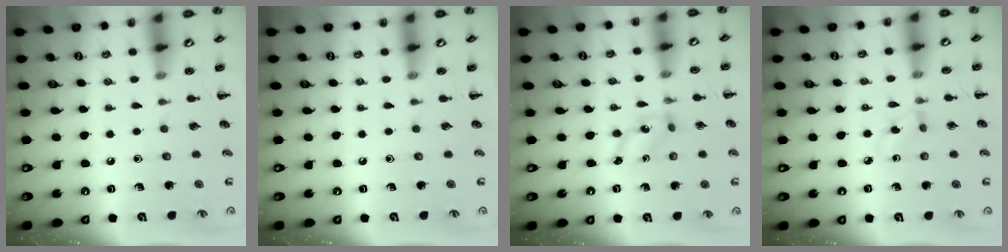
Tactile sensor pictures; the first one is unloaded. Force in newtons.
{"total": 0.0}
{"total": 1.9, "press": 1.9, "slide": 0.3}
{"total": 2.9, "press": 2.6, "slide": 1.2}